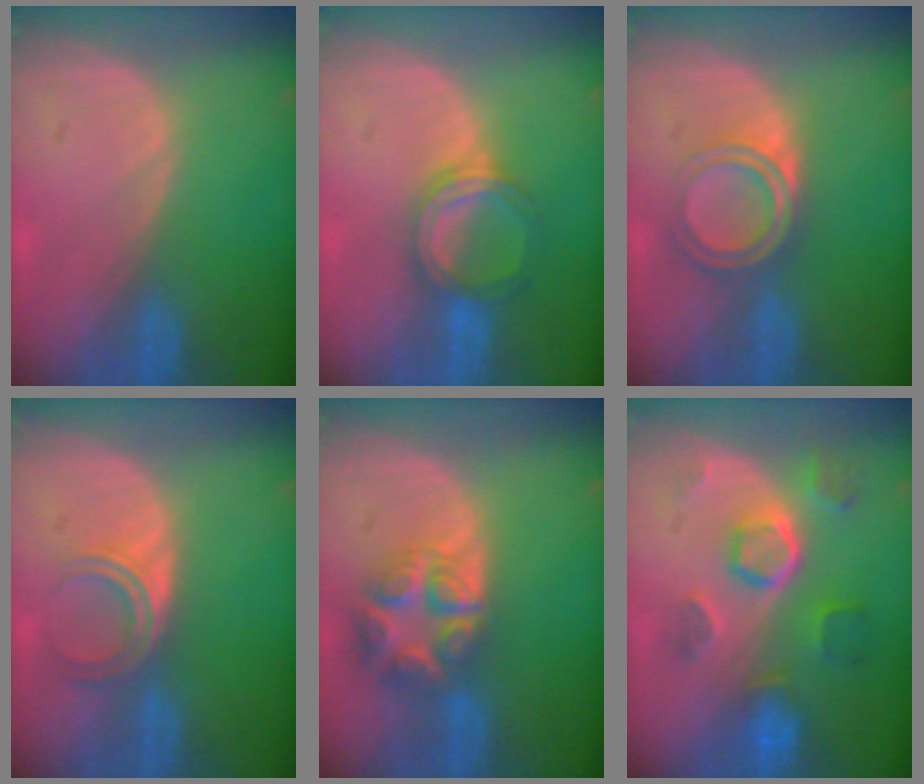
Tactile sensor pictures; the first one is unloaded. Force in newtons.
{"total": 5.3, "press": 5.2, "slide": 0.5}
{"total": 5.3, "press": 5.0, "slide": 1.8}
{"total": 4.9, "press": 4.0, "slide": 2.9}
{"total": 8.2, "press": 7.2, "slide": 3.9}
{"total": 8.6, "press": 7.7, "slide": 3.8}